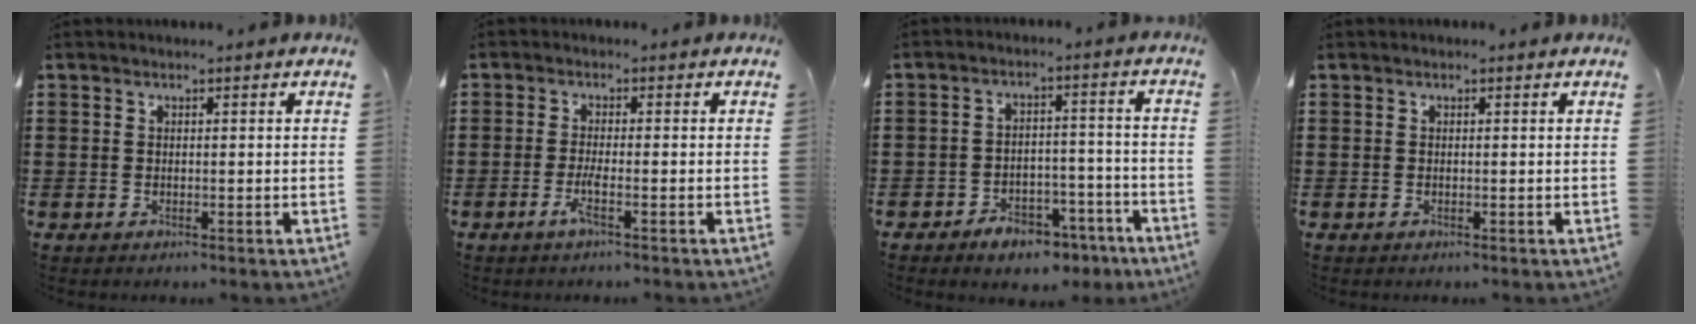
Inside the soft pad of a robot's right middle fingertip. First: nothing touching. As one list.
[{"total": 2.7, "force": [-1.3, 0.0, 2.3], "torque": [-0.048, -0.007, -0.027]}, {"total": 5.0, "force": [-4.4, 1.8, 1.6], "torque": [-0.021, 0.021, -0.082]}, {"total": 0.0}]